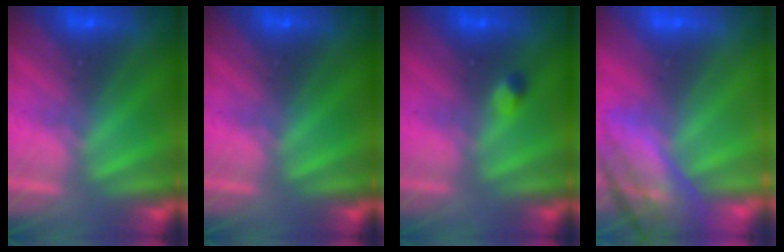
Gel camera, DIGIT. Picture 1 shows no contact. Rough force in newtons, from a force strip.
{"total": 0.0}
{"total": 2.4}
{"total": 7.4}